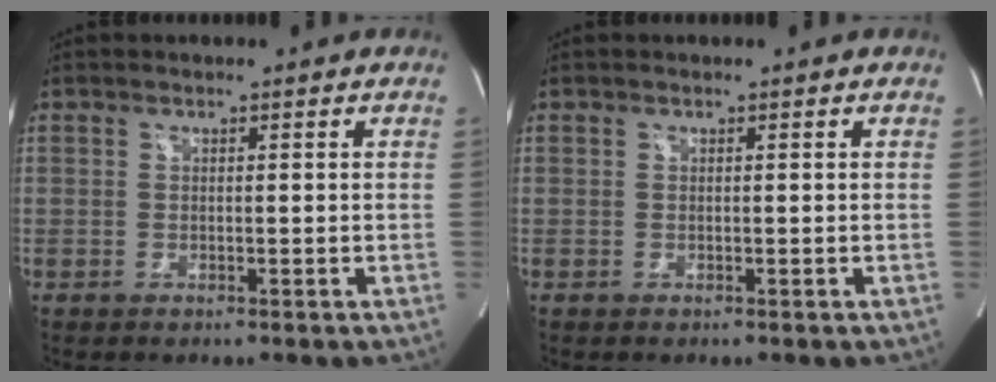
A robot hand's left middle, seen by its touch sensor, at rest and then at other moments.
{"total": 0.0}